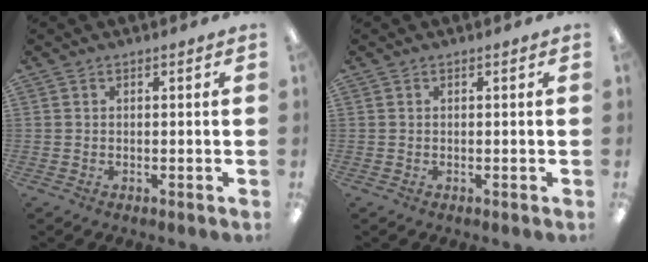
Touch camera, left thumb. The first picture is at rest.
{"total": 0.0}